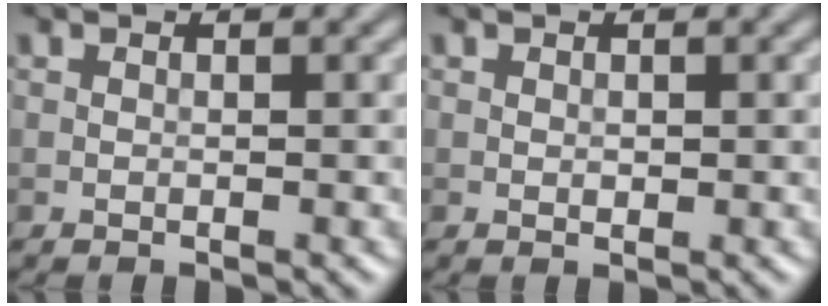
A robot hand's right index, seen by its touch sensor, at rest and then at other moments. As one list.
[{"total": 0.6, "force": [0.1, 0.3, 0.4], "torque": [-0.005, -0.001, 0.001]}]